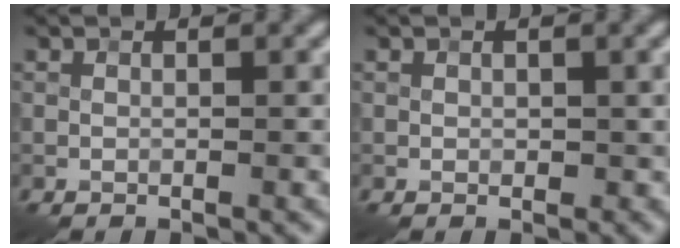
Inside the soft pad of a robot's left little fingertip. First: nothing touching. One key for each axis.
{"total": 0.8, "fx": 0.1, "fy": 0.7, "fz": 0.4, "tx": -0.005, "ty": -0.005, "tz": 0.002}